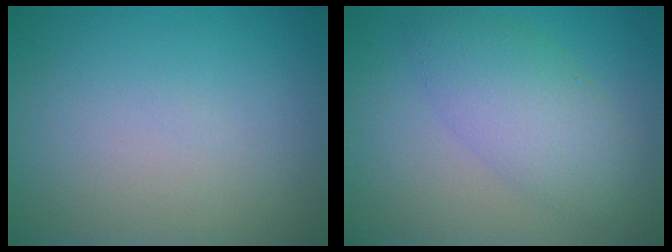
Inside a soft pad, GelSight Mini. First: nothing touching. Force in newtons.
{"total": 4.9, "press": 4.9, "slide": 0.1}